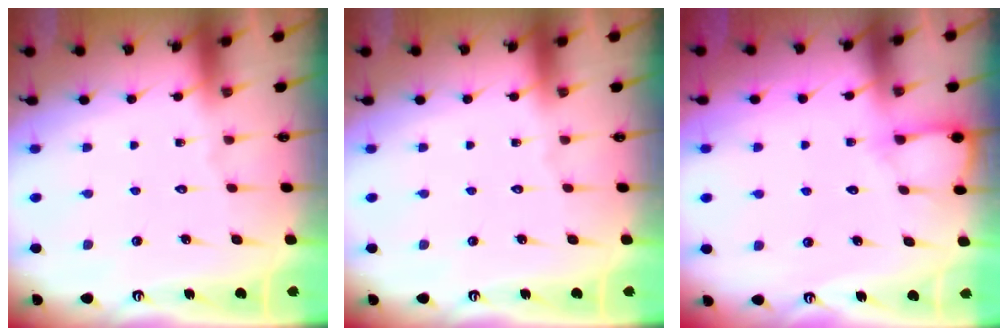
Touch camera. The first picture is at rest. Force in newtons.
{"total": 0.0}
{"total": 5.3, "press": 5.2, "slide": 0.6}